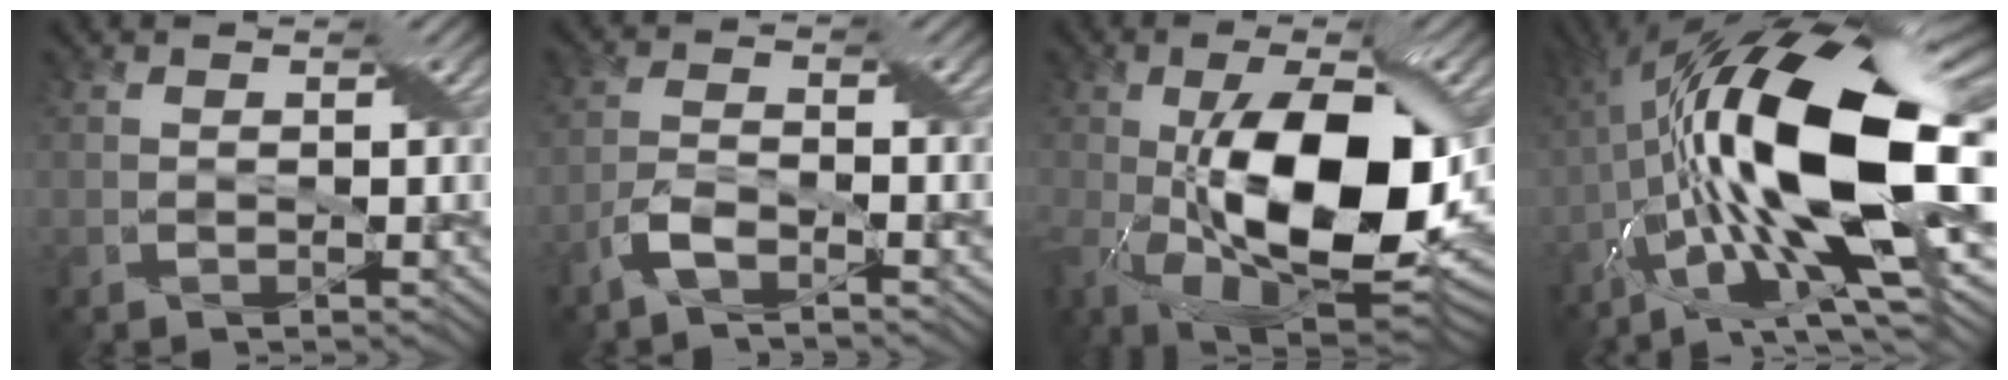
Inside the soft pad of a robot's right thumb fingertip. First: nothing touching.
{"total": 3.5, "force": [-2.4, 1.0, 2.4], "torque": [-0.058, 0.004, -0.057]}
{"total": 17.0, "force": [-1.2, 8.3, 14.8], "torque": [-0.255, -0.025, -0.011]}
{"total": 20.8, "force": [-0.5, 8.0, 19.2], "torque": [-0.361, 0.020, -0.028]}